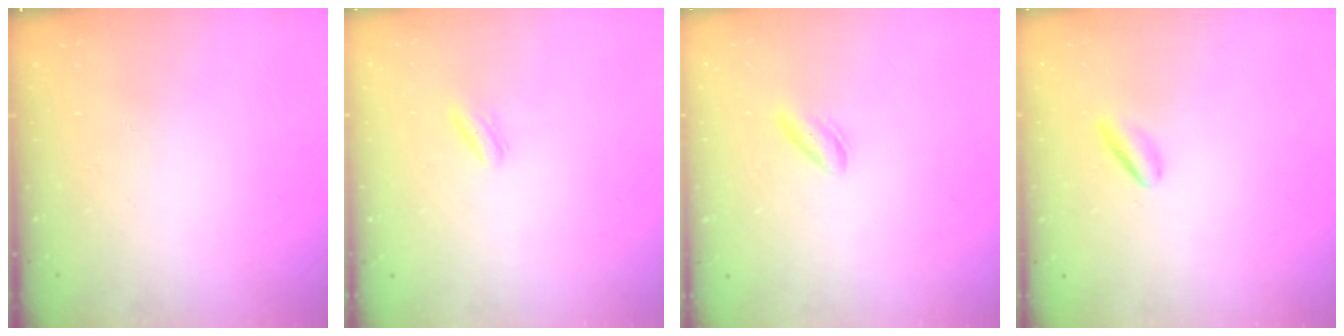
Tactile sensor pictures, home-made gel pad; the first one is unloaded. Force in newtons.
{"total": 3.0, "press": 2.8, "slide": 1.0}
{"total": 2.4, "press": 2.2, "slide": 1.1}
{"total": 2.0, "press": 1.9, "slide": 0.5}